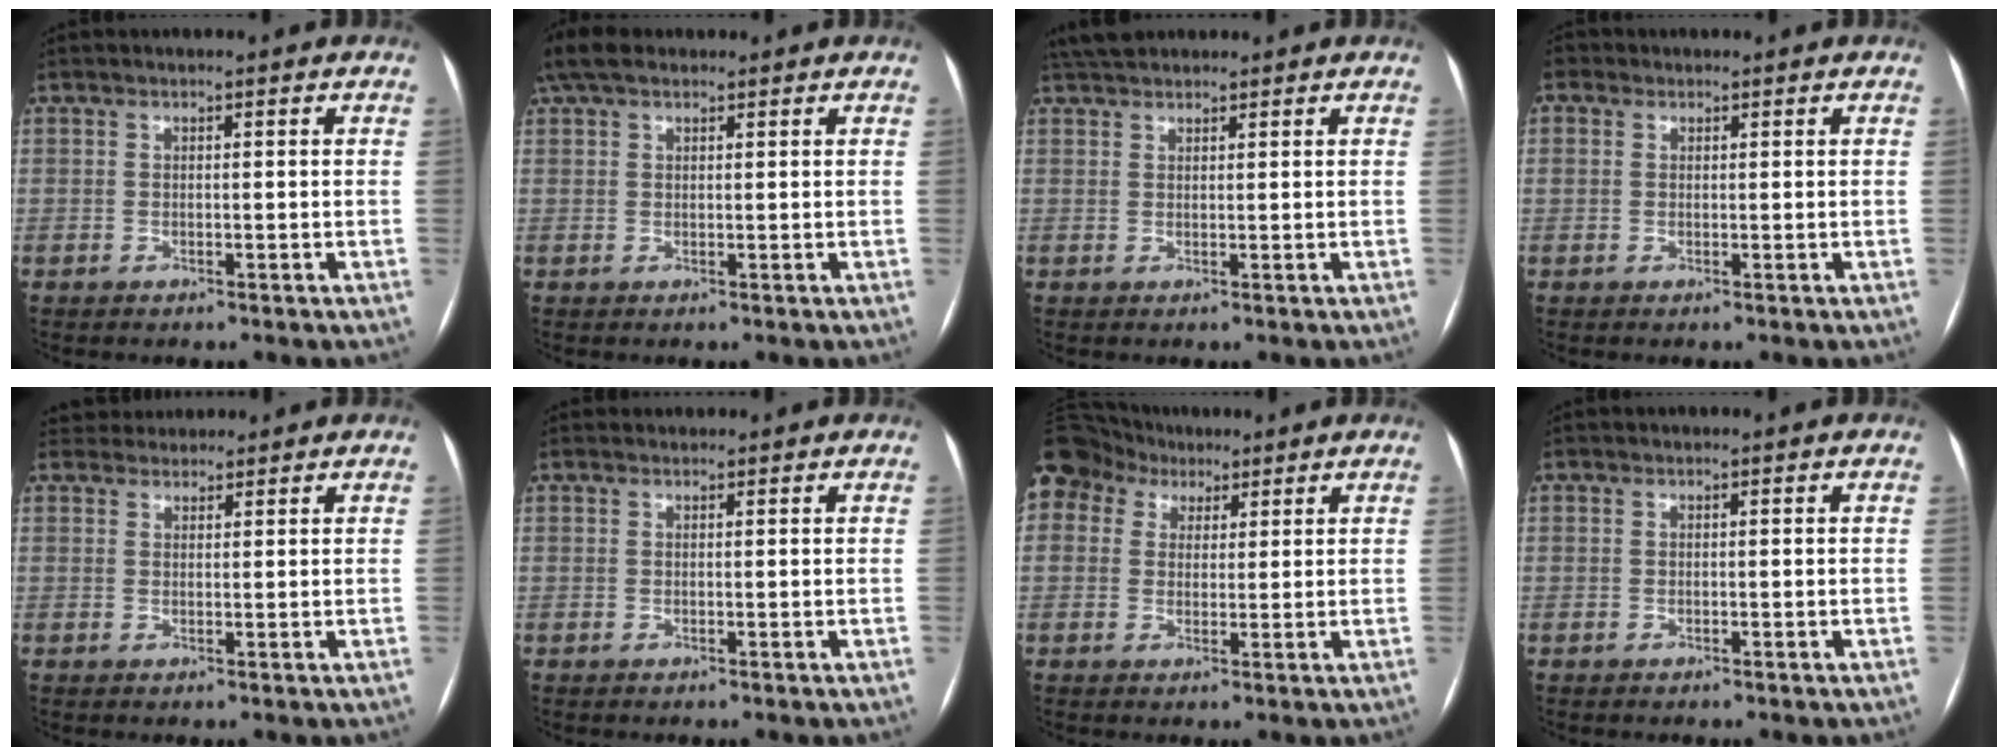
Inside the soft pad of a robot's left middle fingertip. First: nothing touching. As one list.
[{"total": 5.0, "force": [3.7, 2.2, 2.5], "torque": [-0.058, 0.036, 0.072]}, {"total": 4.2, "force": [3.8, 1.3, 1.4], "torque": [-0.026, 0.030, 0.068]}, {"total": 0.5, "force": [-0.3, 0.4, -0.2], "torque": [0.006, 0.001, -0.005]}, {"total": 3.3, "force": [3.1, 1.1, -0.3], "torque": [0.009, 0.025, 0.050]}, {"total": 0.9, "force": [0.8, 0.3, -0.1], "torque": [-0.001, 0.014, 0.014]}, {"total": 12.5, "force": [6.8, 9.6, 4.2], "torque": [-0.132, 0.064, 0.132]}, {"total": 2.0, "force": [-1.1, -1.5, -0.9], "torque": [0.024, -0.012, -0.019]}]